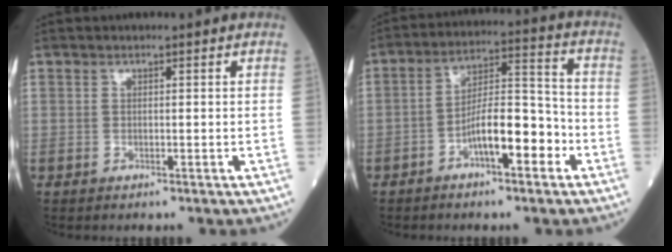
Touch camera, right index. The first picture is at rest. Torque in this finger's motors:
{"motor_torque": [0.98, -0.52, 0.47, 0.16]}